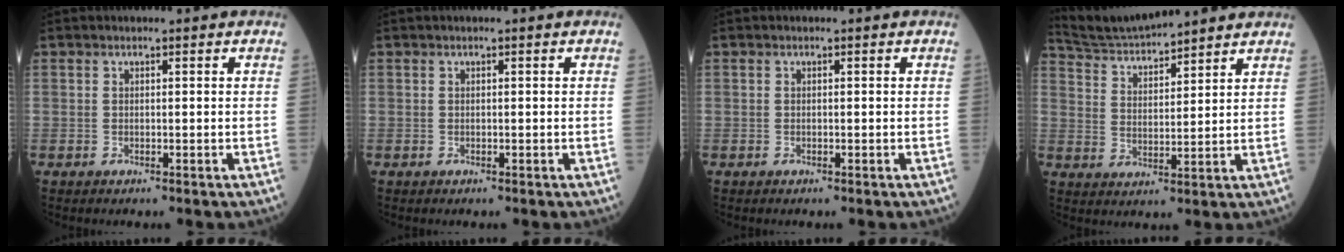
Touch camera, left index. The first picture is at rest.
{"total": 0.0}
{"total": 0.0}
{"total": 10.7, "force": [10.3, 0.6, 2.9], "torque": [-0.068, 0.031, 0.187]}